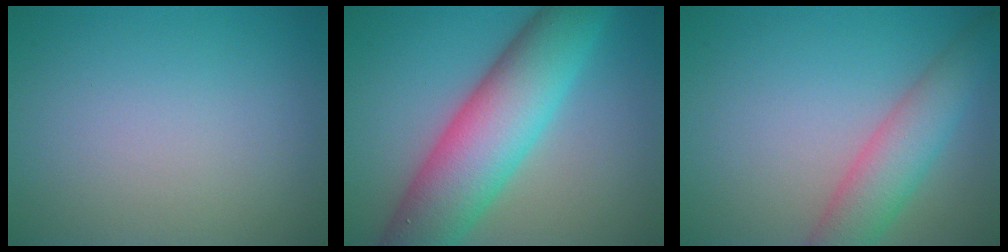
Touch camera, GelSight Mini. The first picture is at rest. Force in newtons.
{"total": 10.7, "press": 10.7, "slide": 0.2}
{"total": 4.9, "press": 4.9, "slide": 0.2}